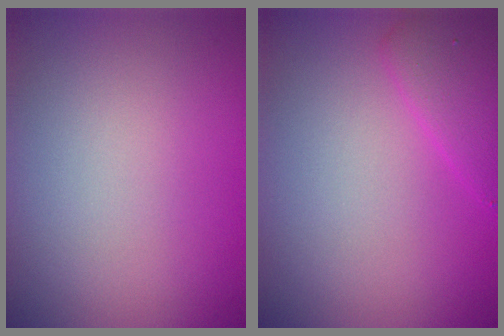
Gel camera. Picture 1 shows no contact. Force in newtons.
{"total": 2.9, "press": 2.9, "slide": 0.2}